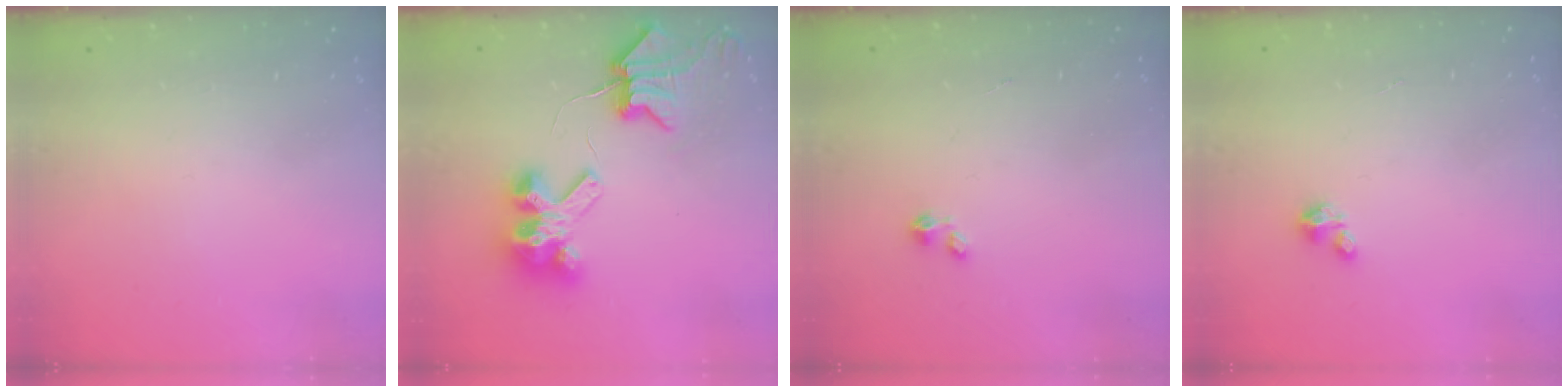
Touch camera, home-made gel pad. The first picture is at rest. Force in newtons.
{"total": 8.8, "press": 8.7, "slide": 1.2}
{"total": 0.0}
{"total": 0.9, "press": 0.9, "slide": 0.2}